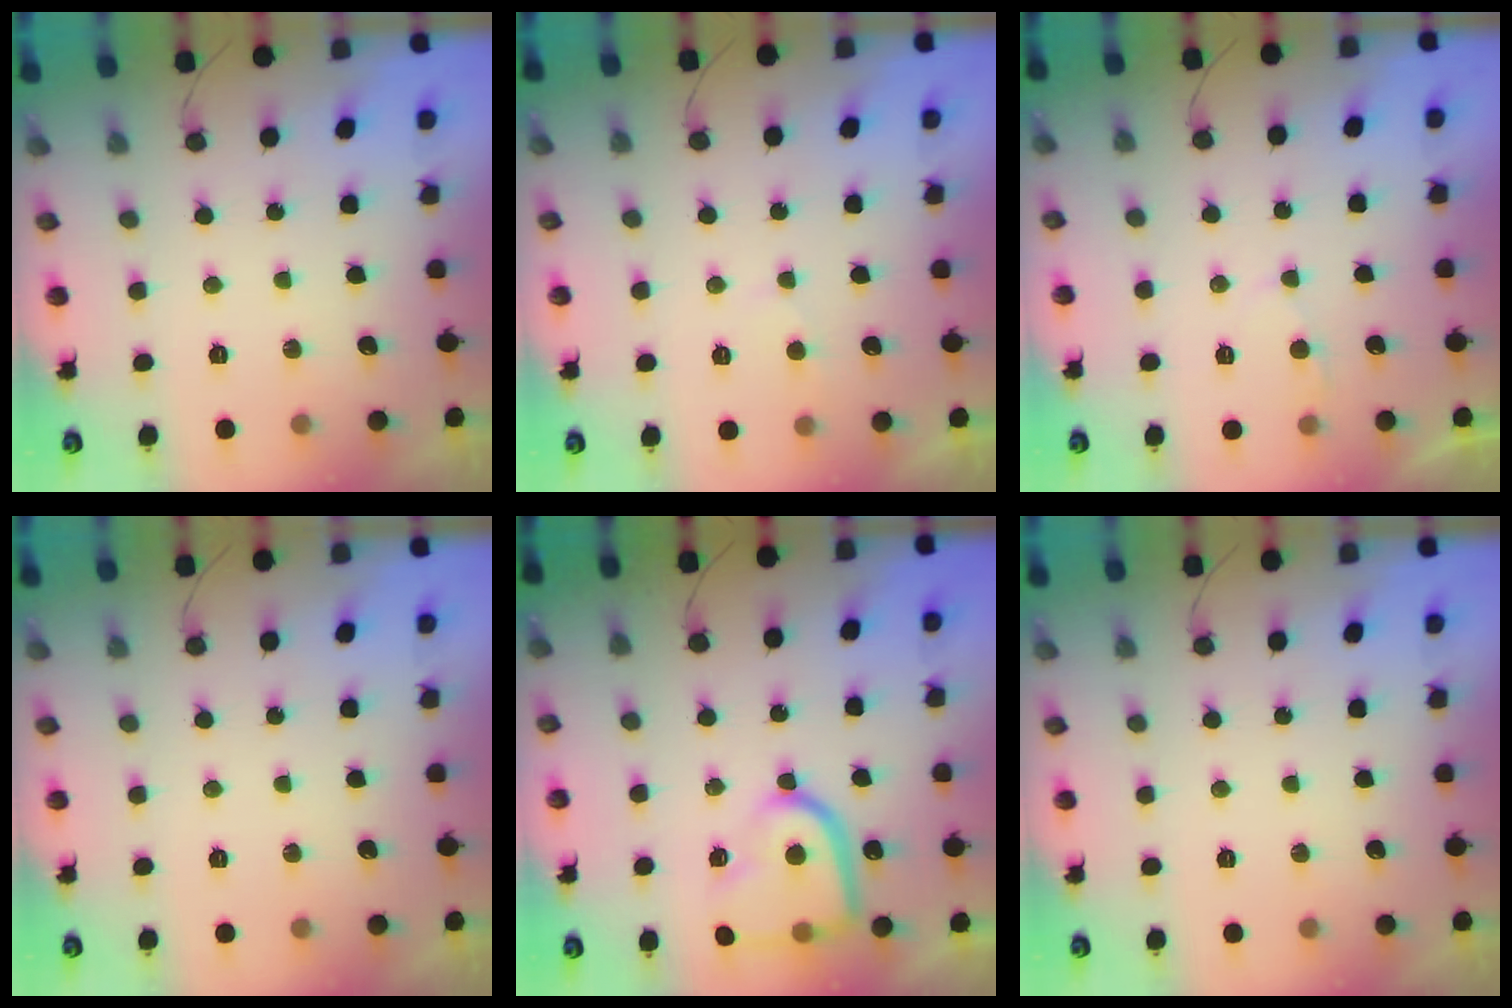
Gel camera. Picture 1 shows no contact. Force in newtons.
{"total": 3.6, "press": 3.6, "slide": 0.5}
{"total": 1.8, "press": 1.8, "slide": 0.3}
{"total": 0.0}
{"total": 16.2, "press": 16.1, "slide": 1.5}
{"total": 0.0}